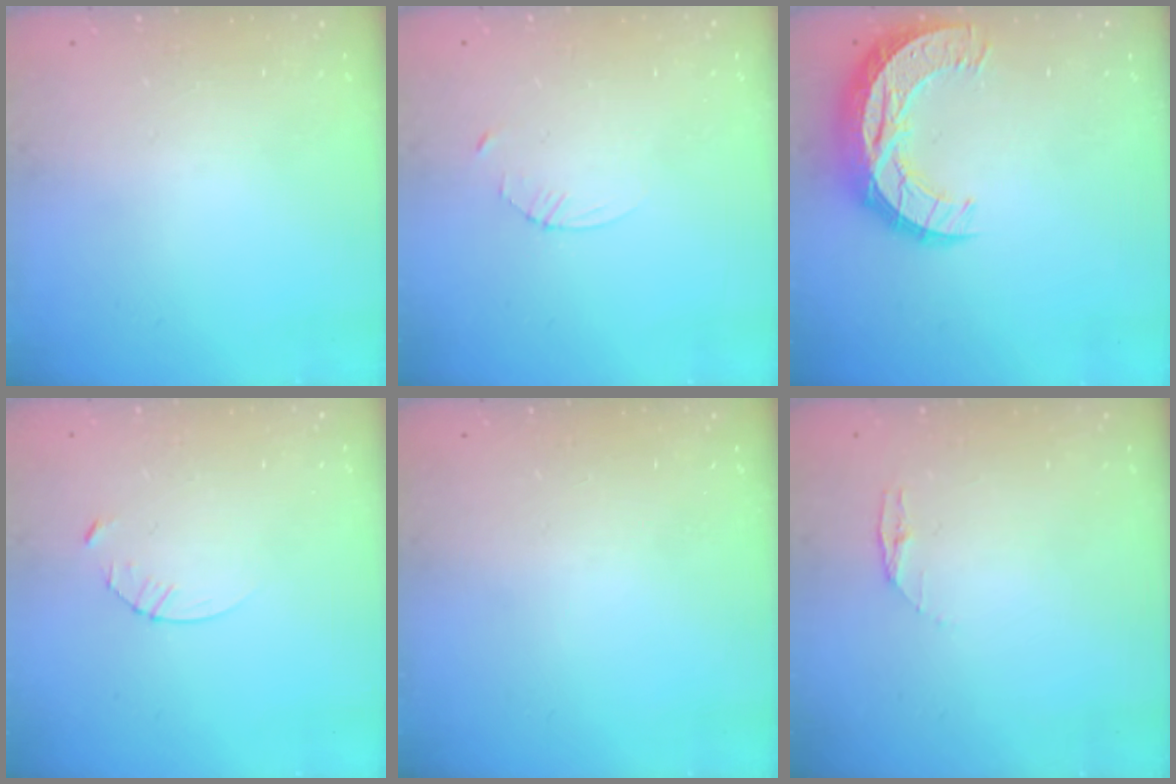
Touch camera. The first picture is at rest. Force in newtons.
{"total": 2.3, "press": 2.3, "slide": 0.3}
{"total": 13.7, "press": 13.7, "slide": 0.9}
{"total": 3.4, "press": 3.4, "slide": 0.4}
{"total": 0.0}
{"total": 3.4, "press": 3.4, "slide": 0.4}